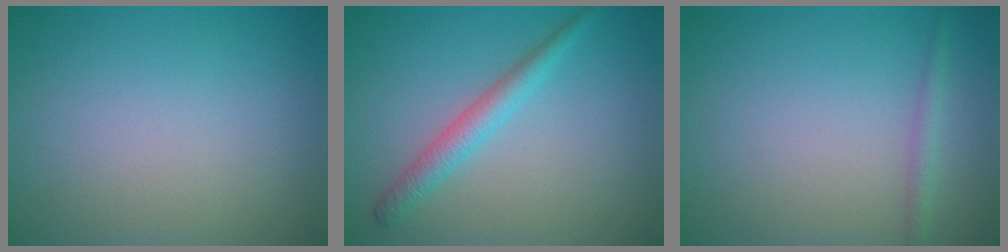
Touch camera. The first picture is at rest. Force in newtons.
{"total": 2.5, "press": 2.5, "slide": 0.0}
{"total": 1.2, "press": 1.2, "slide": 0.1}